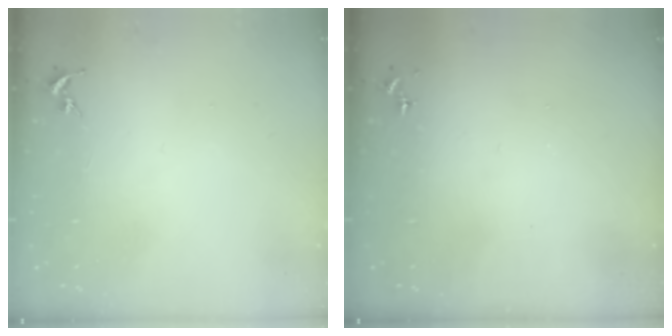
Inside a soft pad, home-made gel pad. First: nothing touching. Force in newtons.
{"total": 0.0}